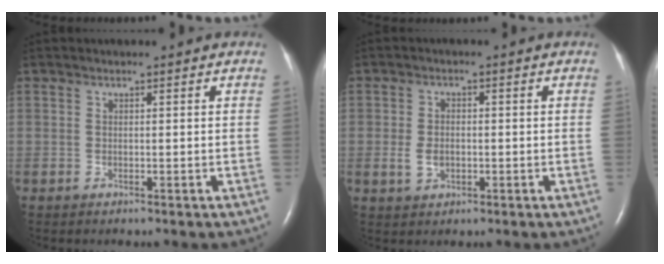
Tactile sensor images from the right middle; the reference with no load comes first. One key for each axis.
{"total": 3.3, "fx": -0.6, "fy": 2.2, "fz": 2.3, "tx": -0.051, "ty": 0.002, "tz": -0.009}